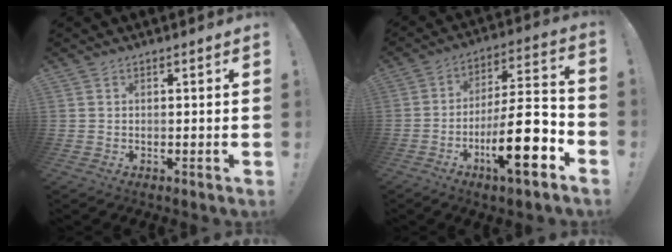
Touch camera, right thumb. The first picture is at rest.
{"total": 20.1, "force": [-8.0, 4.9, 17.8], "torque": [-0.288, 0.039, -0.129]}